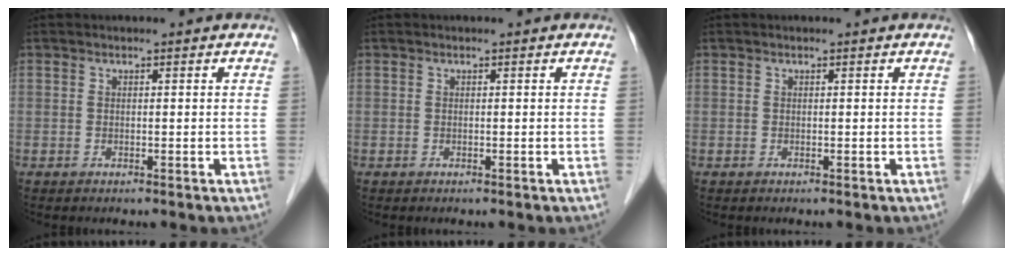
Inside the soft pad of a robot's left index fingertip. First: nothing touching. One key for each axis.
{"total": 0.0}
{"total": 0.0}